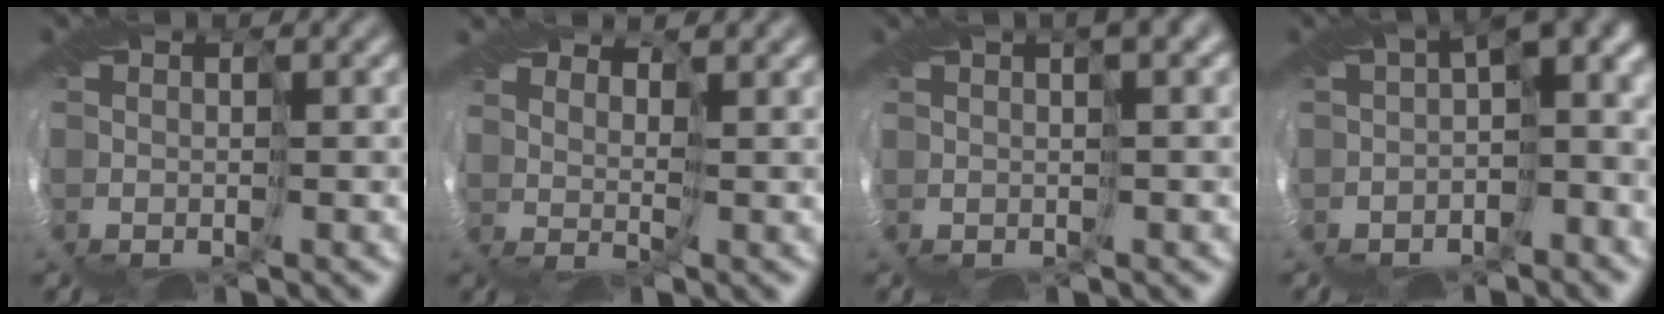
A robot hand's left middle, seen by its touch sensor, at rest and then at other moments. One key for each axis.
{"total": 3.5, "fx": 2.6, "fy": 1.2, "fz": 2.0, "tx": -0.048, "ty": 0.003, "tz": 0.042}
{"total": 4.3, "fx": 2.4, "fy": 1.0, "fz": 3.4, "tx": -0.045, "ty": 0.017, "tz": 0.022}
{"total": 8.0, "fx": -0.9, "fy": 4.3, "fz": 6.8, "tx": -0.086, "ty": 0.001, "tz": -0.021}